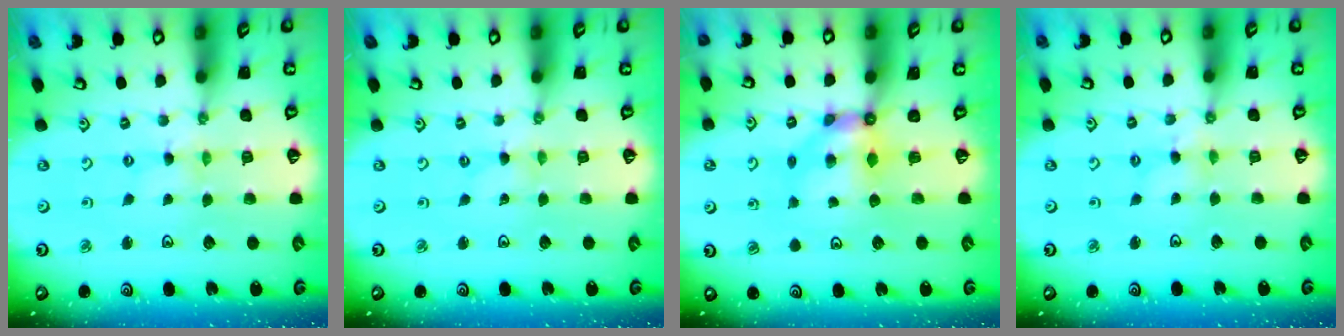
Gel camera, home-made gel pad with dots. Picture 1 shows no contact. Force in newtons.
{"total": 0.0}
{"total": 6.5, "press": 6.5, "slide": 0.4}
{"total": 2.5, "press": 2.5, "slide": 0.3}